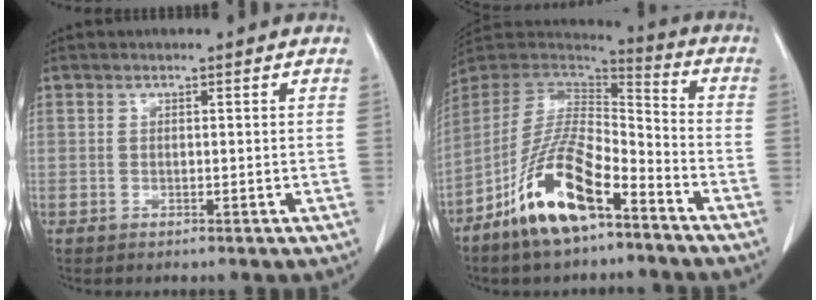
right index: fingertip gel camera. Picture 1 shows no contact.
{"total": 15.1, "force": [-8.9, 4.3, 11.4], "torque": [-0.226, -0.005, -0.163]}